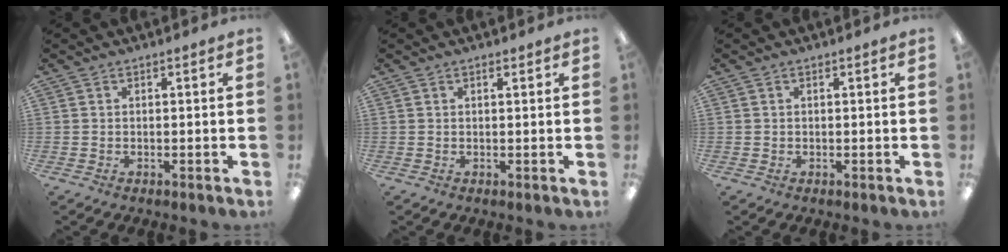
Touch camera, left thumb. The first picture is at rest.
{"total": 0.7, "force": [0.5, 0.1, 0.5], "torque": [-0.004, -0.002, 0.007]}
{"total": 0.0}